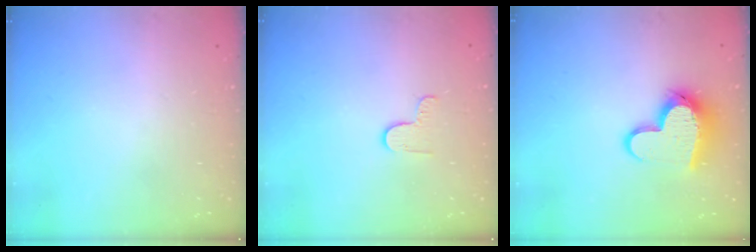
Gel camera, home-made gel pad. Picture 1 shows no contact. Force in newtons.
{"total": 3.8, "press": 3.8, "slide": 0.5}
{"total": 13.9, "press": 13.8, "slide": 1.8}